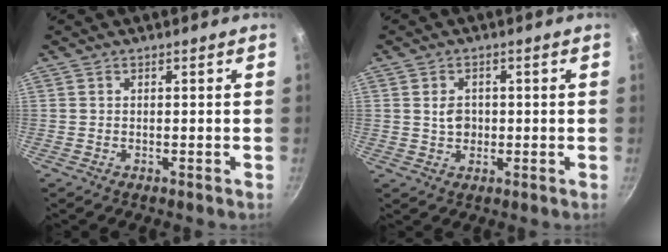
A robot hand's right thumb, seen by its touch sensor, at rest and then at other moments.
{"total": 3.7, "force": [0.2, 3.0, 2.2], "torque": [-0.023, 0.003, 0.003]}